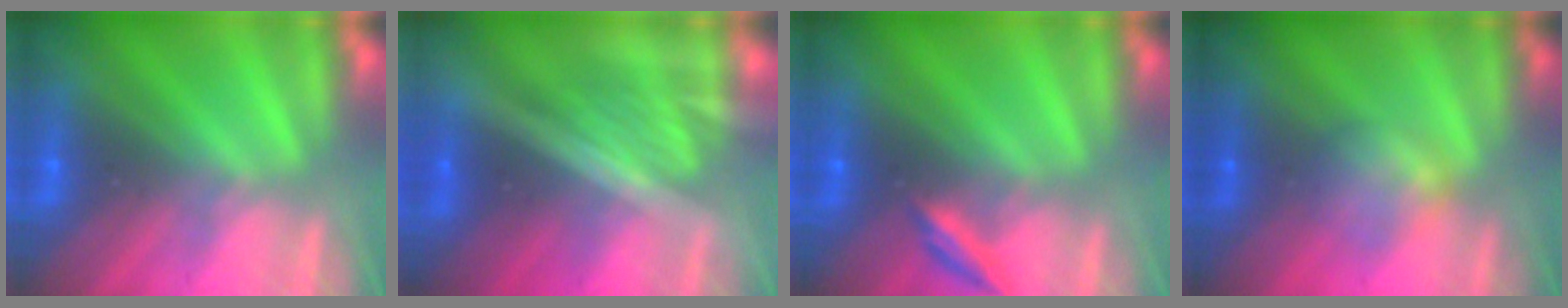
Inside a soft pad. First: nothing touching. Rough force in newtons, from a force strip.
{"total": 1.7}
{"total": 2.2}
{"total": 2.3}